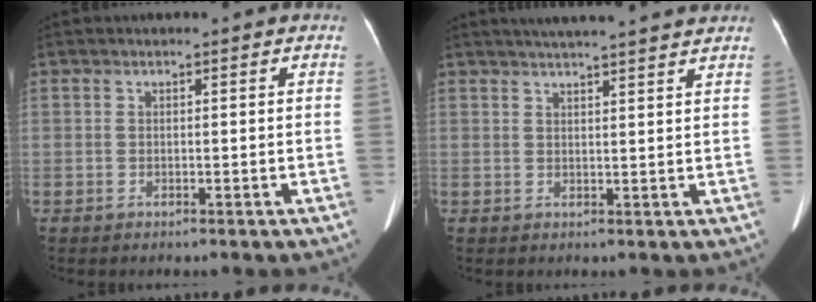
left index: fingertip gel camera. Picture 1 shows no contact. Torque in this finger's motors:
{"motor_torque": [-0.05, -0.37, 0.11, 0.05]}